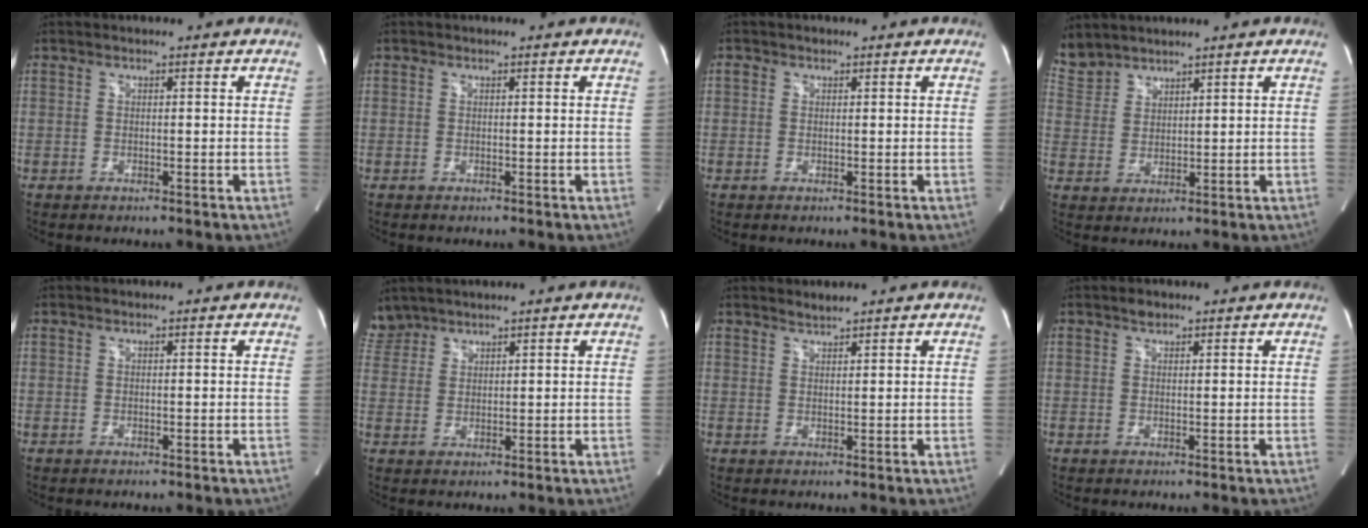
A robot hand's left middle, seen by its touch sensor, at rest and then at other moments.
{"total": 0.0}
{"total": 0.9, "force": [0.4, 0.8, 0.3], "torque": [-0.002, 0.002, 0.004]}
{"total": 6.0, "force": [5.6, 2.3, 0.3], "torque": [-0.013, 0.010, 0.124]}
{"total": 0.0}
{"total": 3.9, "force": [3.6, 1.4, -0.3], "torque": [-0.001, 0.014, 0.080]}
{"total": 1.3, "force": [1.2, -0.1, 0.0], "torque": [-0.006, 0.000, 0.026]}
{"total": 1.1, "force": [0.8, 0.6, 0.4], "torque": [-0.009, 0.001, 0.013]}